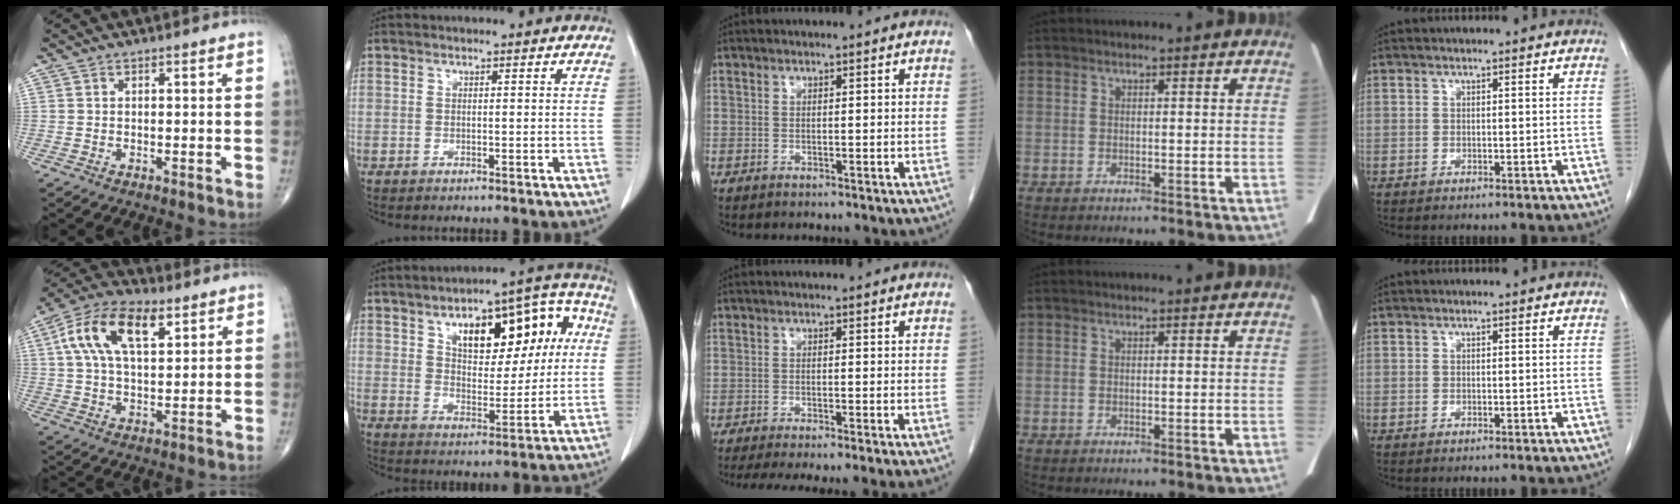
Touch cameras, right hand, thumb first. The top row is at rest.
{"thumb": {"total": 14.6, "force": [5.5, 7.3, 11.4], "torque": [-0.204, 0.009, 0.095]}, "index": {"total": 16.2, "force": [5.0, 7.5, 13.5], "torque": [-0.172, 0.044, 0.076]}, "middle": {"total": 8.0, "force": [-6.7, -0.9, 4.4], "torque": [-0.046, -0.018, -0.102]}}